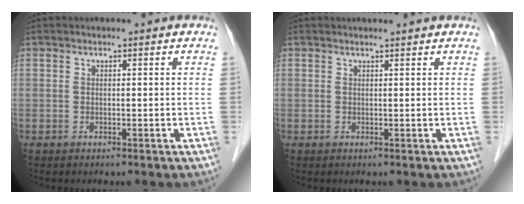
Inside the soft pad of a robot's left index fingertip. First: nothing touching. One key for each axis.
{"total": 1.5, "fx": 1.5, "fy": 0.1, "fz": 0.3, "tx": -0.008, "ty": 0.010, "tz": 0.021}